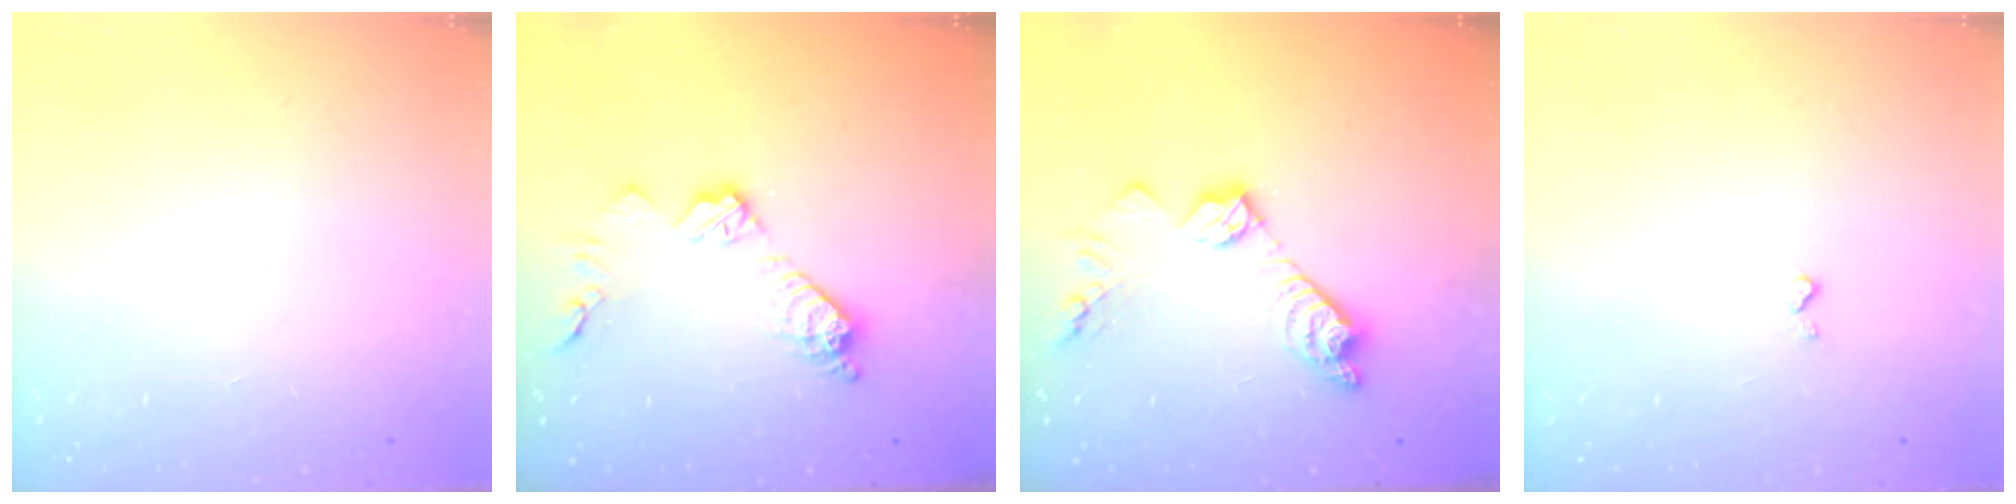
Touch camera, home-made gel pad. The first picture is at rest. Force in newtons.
{"total": 11.4, "press": 11.4, "slide": 0.7}
{"total": 13.5, "press": 13.5, "slide": 0.9}
{"total": 2.8, "press": 2.7, "slide": 0.4}